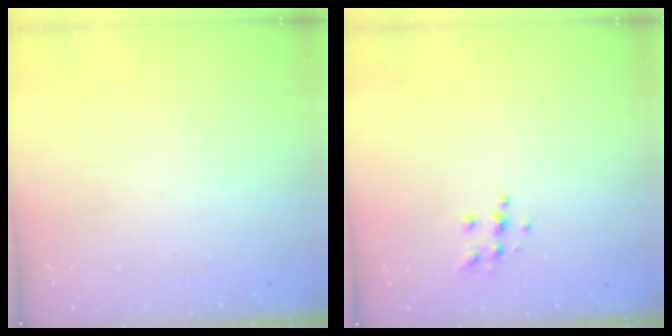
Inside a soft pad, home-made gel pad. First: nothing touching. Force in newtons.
{"total": 5.9, "press": 5.9, "slide": 0.5}